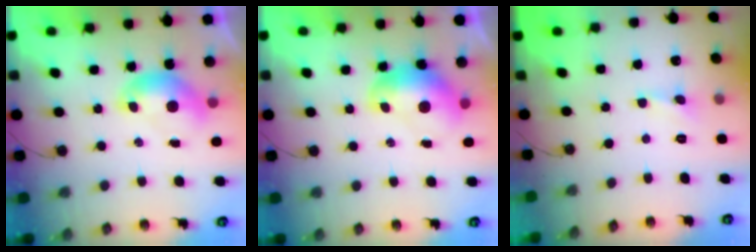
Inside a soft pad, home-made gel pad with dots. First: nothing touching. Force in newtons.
{"total": 2.0, "press": 1.9, "slide": 0.4}
{"total": 0.0}